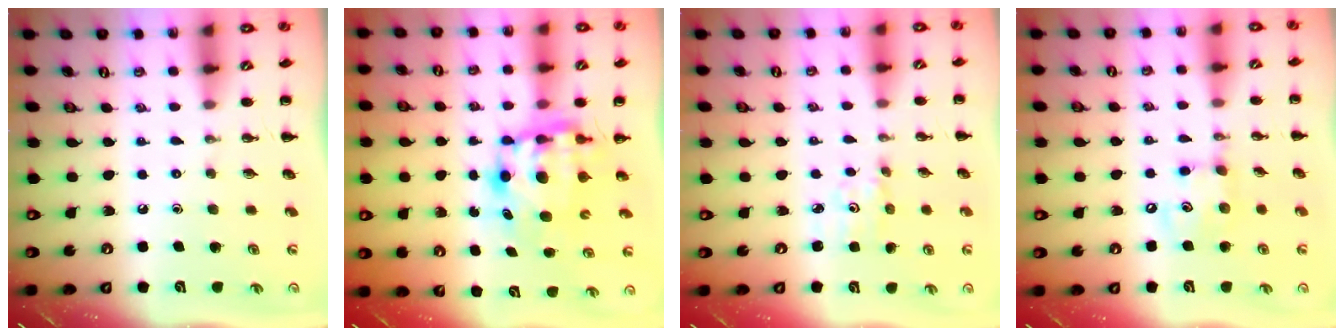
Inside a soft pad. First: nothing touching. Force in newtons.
{"total": 7.8, "press": 7.7, "slide": 1.6}
{"total": 2.0, "press": 2.0, "slide": 0.2}
{"total": 8.1, "press": 8.0, "slide": 1.2}